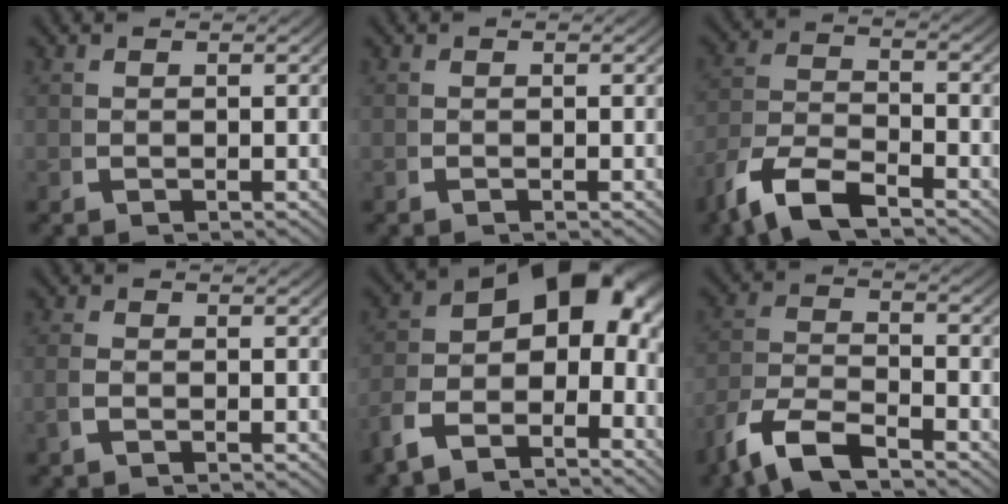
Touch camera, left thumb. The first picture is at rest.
{"total": 0.0}
{"total": 6.5, "force": [-3.6, 3.7, 3.9], "torque": [-0.085, -0.016, -0.062]}
{"total": 0.9, "force": [-0.5, 0.3, 0.7], "torque": [-0.020, -0.002, -0.009]}
{"total": 12.6, "force": [-0.1, 7.3, 10.2], "torque": [-0.149, 0.000, -0.020]}
{"total": 6.5, "force": [-3.6, 3.6, 3.9], "torque": [-0.084, -0.015, -0.064]}